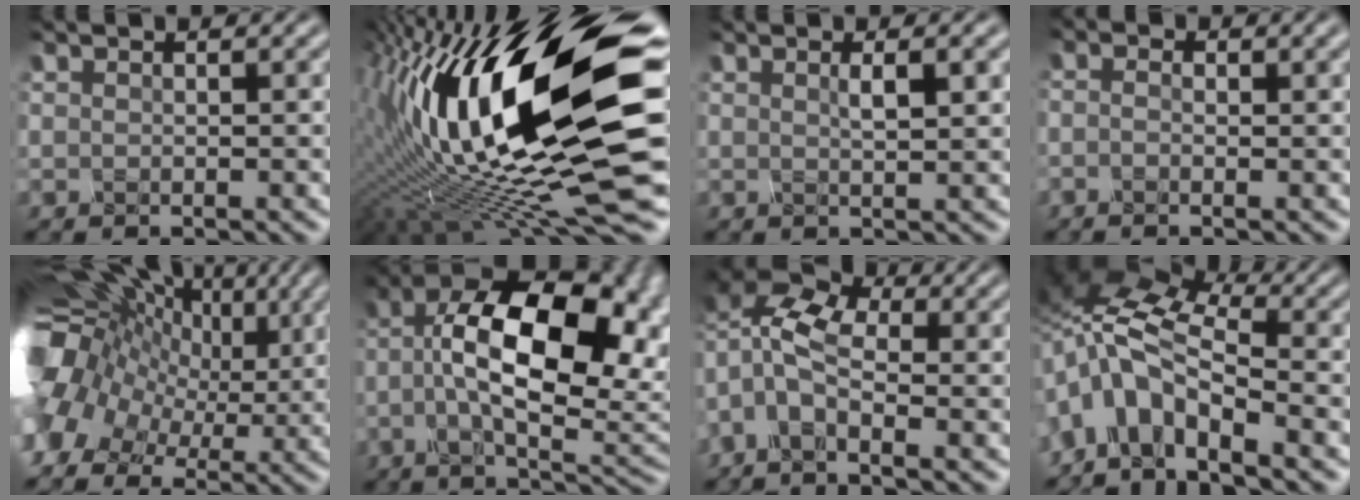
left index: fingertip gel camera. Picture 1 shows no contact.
{"total": 17.6, "force": [0.8, 5.0, 16.9], "torque": [-0.307, -0.014, 0.035]}
{"total": 2.2, "force": [0.2, 0.4, 2.2], "torque": [-0.026, 0.002, 0.009]}
{"total": 1.3, "force": [-1.0, -0.1, 0.8], "torque": [-0.013, -0.007, -0.017]}
{"total": 13.5, "force": [1.1, 10.2, 8.7], "torque": [-0.197, 0.000, 0.041]}
{"total": 14.1, "force": [0.0, 6.9, 12.3], "torque": [-0.183, 0.010, 0.013]}
{"total": 5.2, "force": [-2.8, 2.4, 3.7], "torque": [-0.097, 0.008, -0.049]}
{"total": 6.7, "force": [-4.5, 2.8, 4.0], "torque": [-0.087, 0.009, -0.086]}